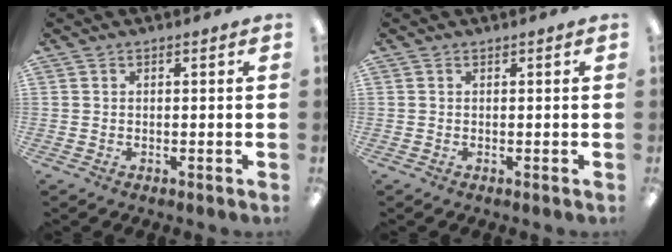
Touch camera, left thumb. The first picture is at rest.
{"total": 0.0}